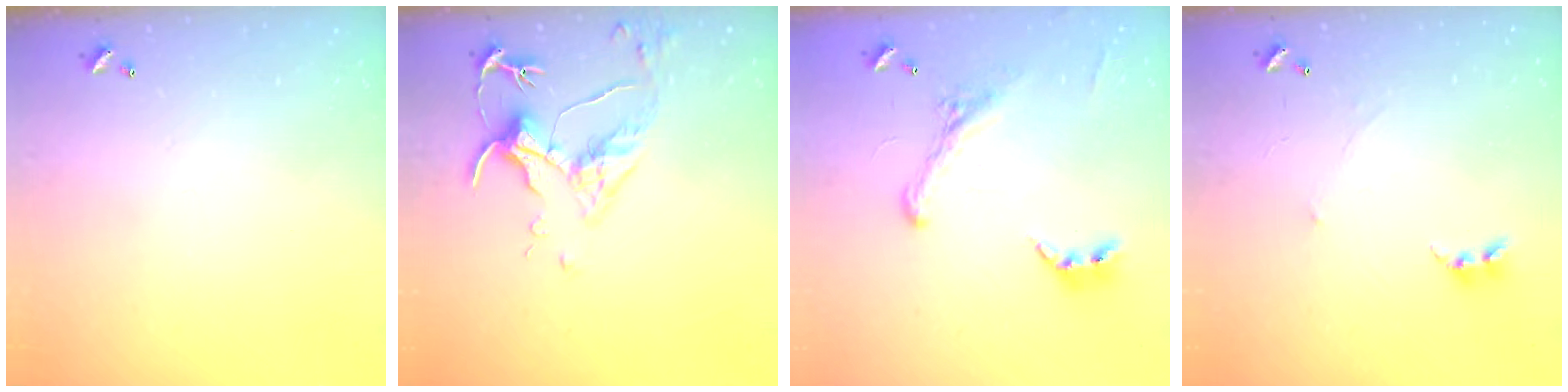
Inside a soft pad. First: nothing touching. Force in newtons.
{"total": 5.8, "press": 5.6, "slide": 1.3}
{"total": 2.9, "press": 2.6, "slide": 1.2}
{"total": 0.9, "press": 0.8, "slide": 0.3}